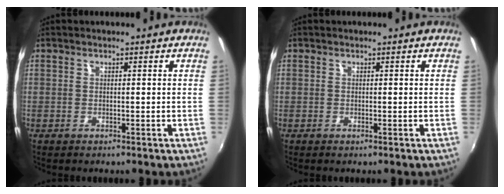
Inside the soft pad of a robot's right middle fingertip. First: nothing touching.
{"total": 0.0}